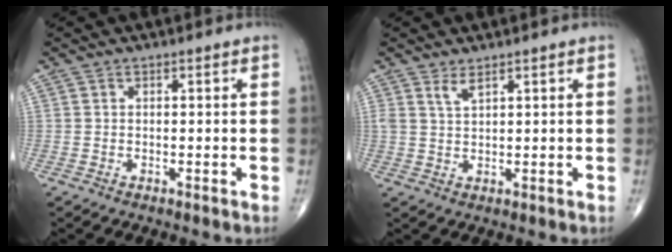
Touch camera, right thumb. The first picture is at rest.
{"total": 2.3, "force": [1.7, 0.5, 1.4], "torque": [-0.031, -0.012, 0.038]}